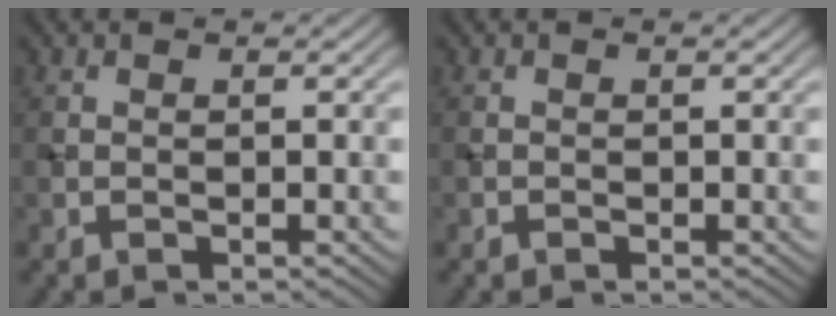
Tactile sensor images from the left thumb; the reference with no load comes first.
{"total": 0.0}